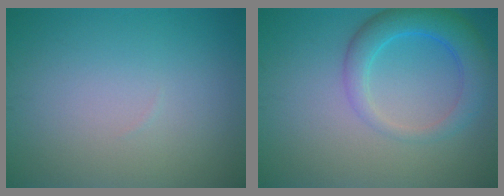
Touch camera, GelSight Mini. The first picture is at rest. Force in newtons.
{"total": 4.5, "press": 4.5, "slide": 0.3}